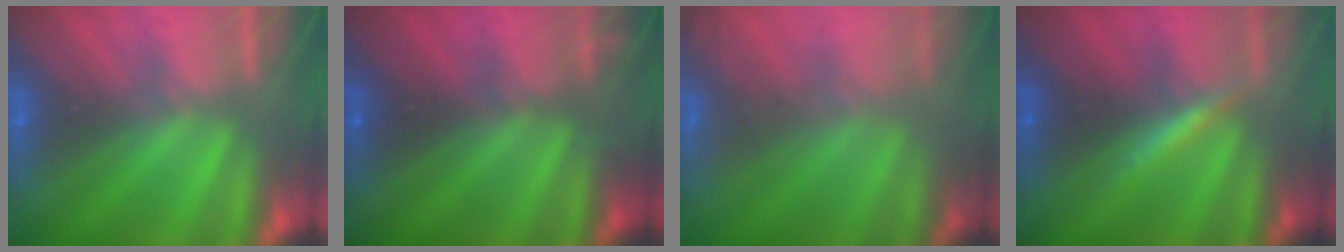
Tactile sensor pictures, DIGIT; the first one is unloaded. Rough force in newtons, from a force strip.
{"total": 2.4}
{"total": 8.2}
{"total": 3.4}